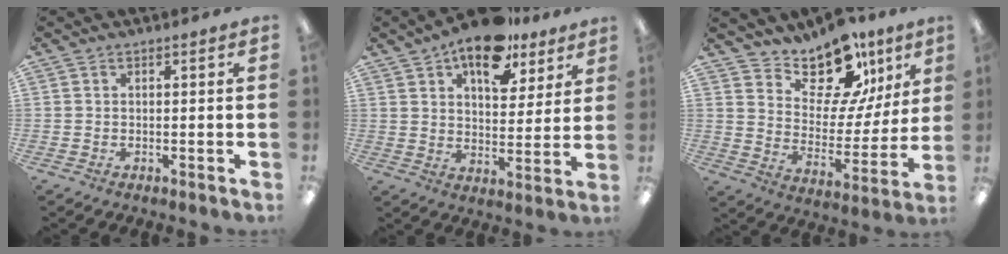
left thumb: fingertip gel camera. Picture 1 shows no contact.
{"total": 15.7, "force": [10.8, 7.7, 8.4], "torque": [-0.115, -0.059, 0.186]}
{"total": 15.3, "force": [12.1, 7.1, 6.0], "torque": [-0.099, -0.093, 0.215]}